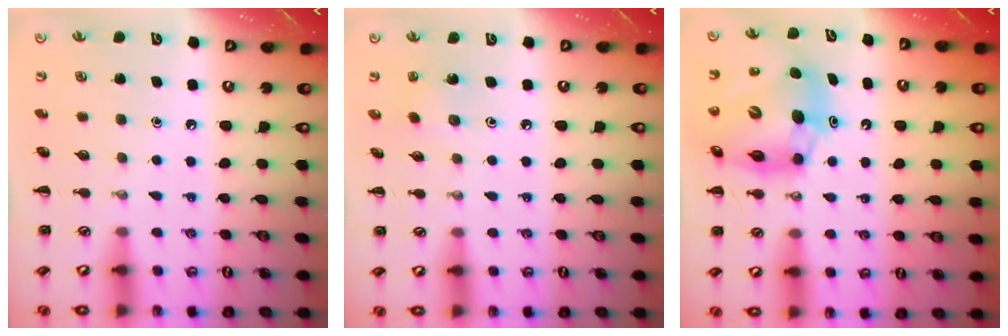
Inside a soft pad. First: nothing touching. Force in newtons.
{"total": 2.5, "press": 2.4, "slide": 0.8}
{"total": 12.9, "press": 12.4, "slide": 3.6}